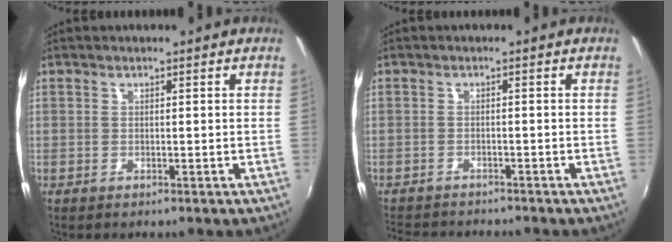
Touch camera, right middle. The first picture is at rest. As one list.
[{"total": 6.9, "force": [-6.4, 1.4, 1.9], "torque": [-0.056, -0.012, -0.102]}]